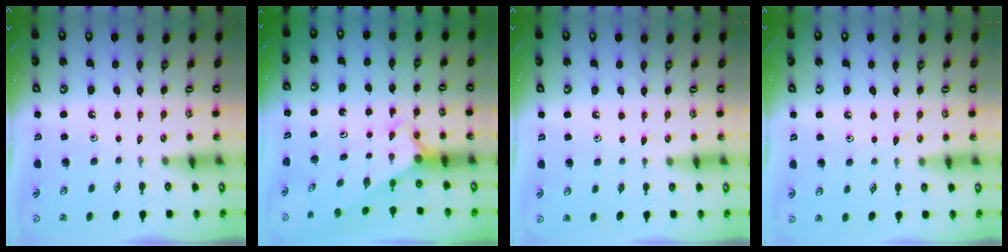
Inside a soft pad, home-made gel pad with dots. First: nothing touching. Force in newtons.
{"total": 2.6, "press": 2.6, "slide": 0.2}
{"total": 5.6, "press": 5.6, "slide": 0.5}
{"total": 4.0, "press": 4.0, "slide": 0.5}